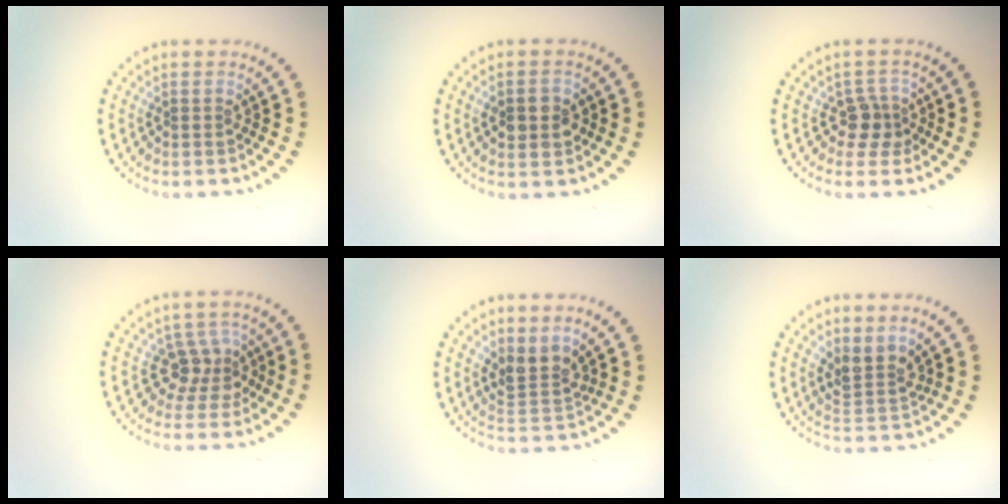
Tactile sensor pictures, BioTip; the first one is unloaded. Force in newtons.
{"total": 2.8, "press": 2.8, "slide": 0.2}
{"total": 2.3, "press": 1.8, "slide": 1.4}
{"total": 2.7, "press": 2.0, "slide": 1.8}
{"total": 2.6, "press": 2.0, "slide": 1.7}
{"total": 2.6, "press": 1.9, "slide": 1.7}